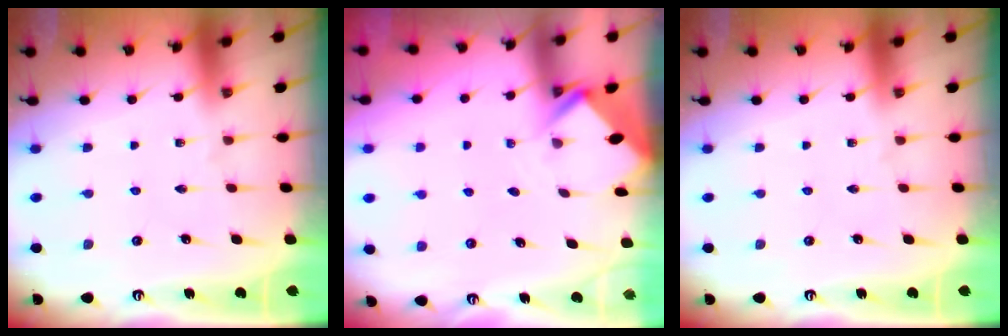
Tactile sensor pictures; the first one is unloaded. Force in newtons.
{"total": 2.6, "press": 2.6, "slide": 0.2}
{"total": 0.0}